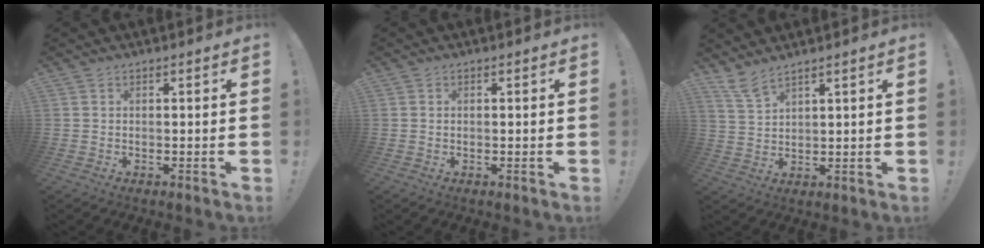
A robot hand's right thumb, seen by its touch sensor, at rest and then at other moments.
{"total": 0.0}
{"total": 5.6, "force": [4.7, 0.8, 2.9], "torque": [-0.060, -0.023, 0.087]}